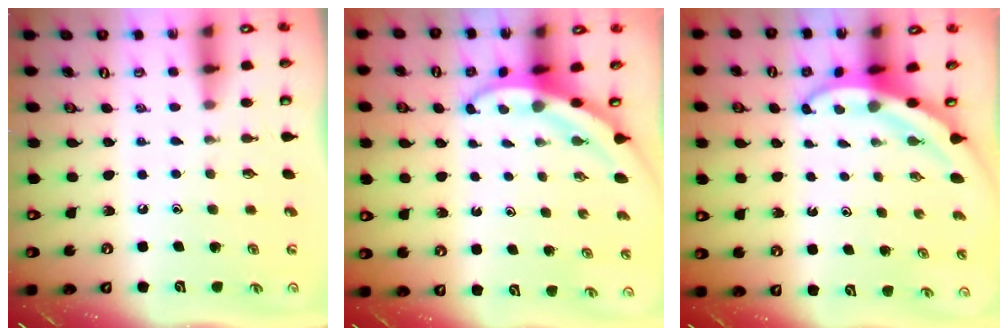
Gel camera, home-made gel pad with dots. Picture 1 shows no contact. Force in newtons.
{"total": 3.7, "press": 3.7, "slide": 0.5}
{"total": 4.0, "press": 3.9, "slide": 0.5}